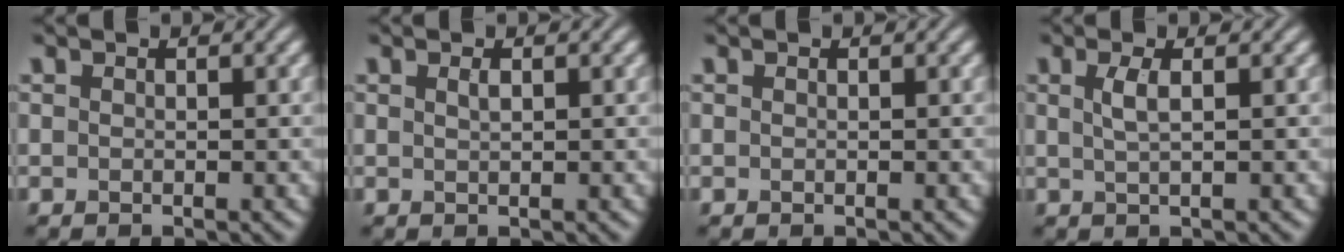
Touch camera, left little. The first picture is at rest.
{"total": 0.7, "force": [0.3, 0.2, 0.5], "torque": [-0.012, 0.002, 0.007]}
{"total": 0.0}
{"total": 1.8, "force": [0.5, 0.5, 1.6], "torque": [-0.032, 0.002, 0.008]}